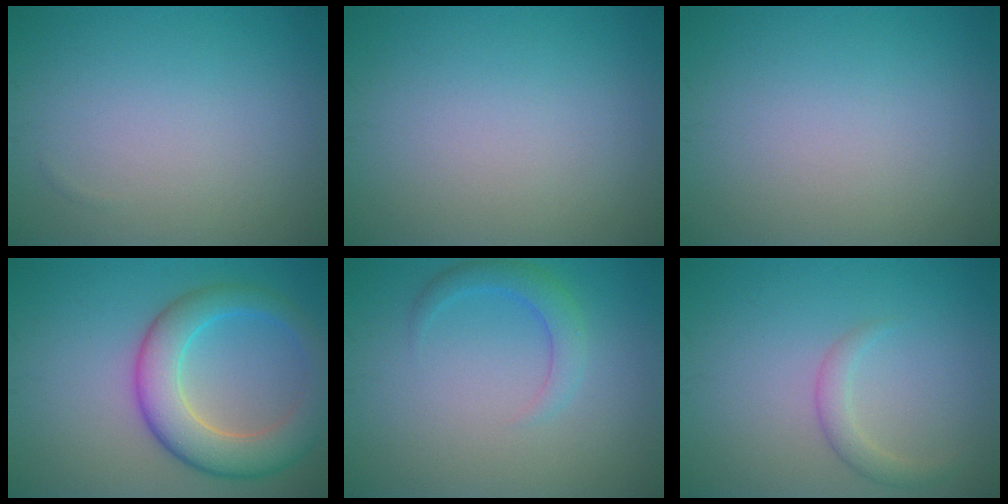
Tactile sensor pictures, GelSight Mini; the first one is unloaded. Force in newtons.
{"total": 0.0}
{"total": 0.0}
{"total": 7.0, "press": 7.0, "slide": 0.2}
{"total": 2.4, "press": 2.4, "slide": 0.2}
{"total": 1.8, "press": 1.8, "slide": 0.1}